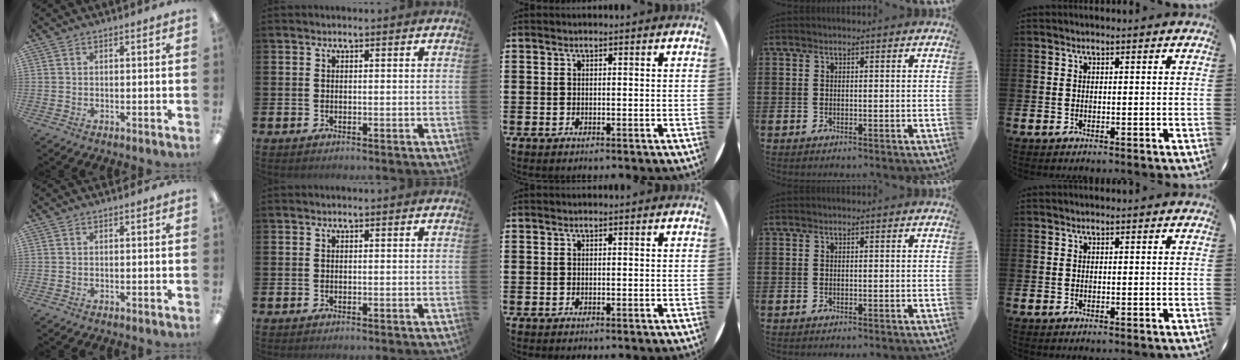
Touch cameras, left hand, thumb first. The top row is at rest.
{}